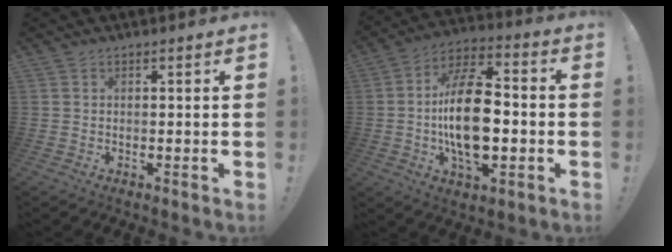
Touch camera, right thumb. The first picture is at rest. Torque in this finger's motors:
{"motor_torque": [2.18, 2.83, 1.13, -0.79, 0.67]}